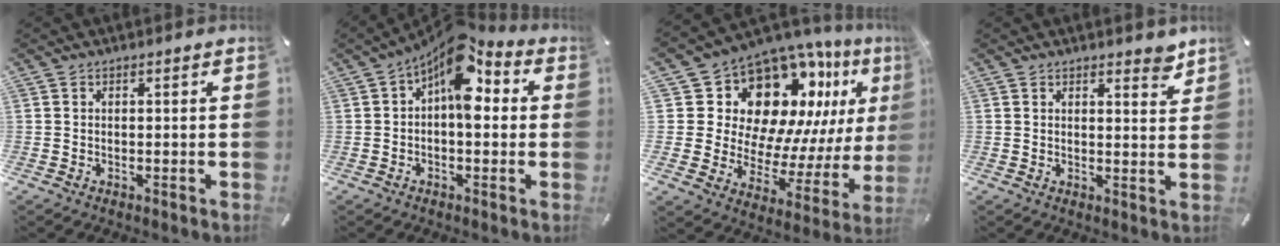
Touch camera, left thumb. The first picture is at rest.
{"total": 10.7, "force": [3.9, 5.2, 8.4], "torque": [-0.123, -0.034, 0.067]}
{"total": 17.4, "force": [10.5, 10.9, 8.6], "torque": [-0.149, -0.107, 0.195]}
{"total": 3.7, "force": [3.2, 1.4, 1.2], "torque": [0.002, -0.025, 0.053]}